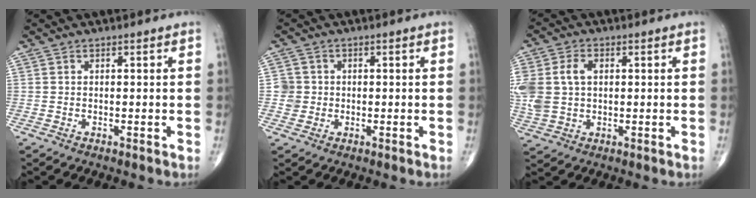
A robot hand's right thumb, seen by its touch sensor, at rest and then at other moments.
{"total": 3.0, "force": [-0.1, 3.0, 0.2], "torque": [0.022, 0.008, -0.004]}
{"total": 10.4, "force": [1.3, 7.4, 7.2], "torque": [-0.171, 0.010, 0.032]}